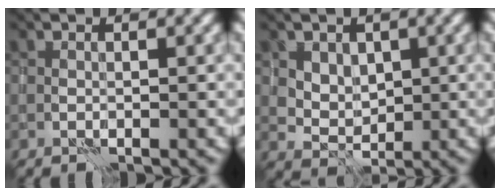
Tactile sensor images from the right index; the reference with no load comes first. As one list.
[{"total": 2.7, "force": [1.3, 2.1, 1.0], "torque": [-0.023, -0.015, 0.042]}]